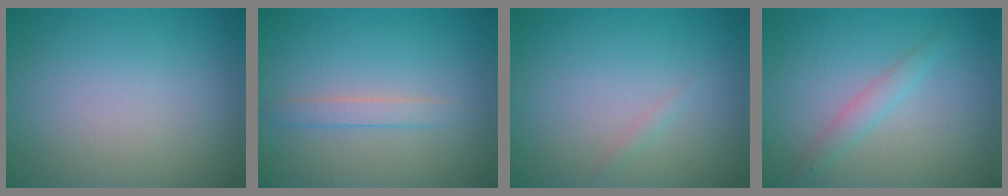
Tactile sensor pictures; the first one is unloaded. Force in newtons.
{"total": 1.5, "press": 1.5, "slide": 0.1}
{"total": 0.6, "press": 0.5, "slide": 0.1}
{"total": 1.6, "press": 1.6, "slide": 0.0}